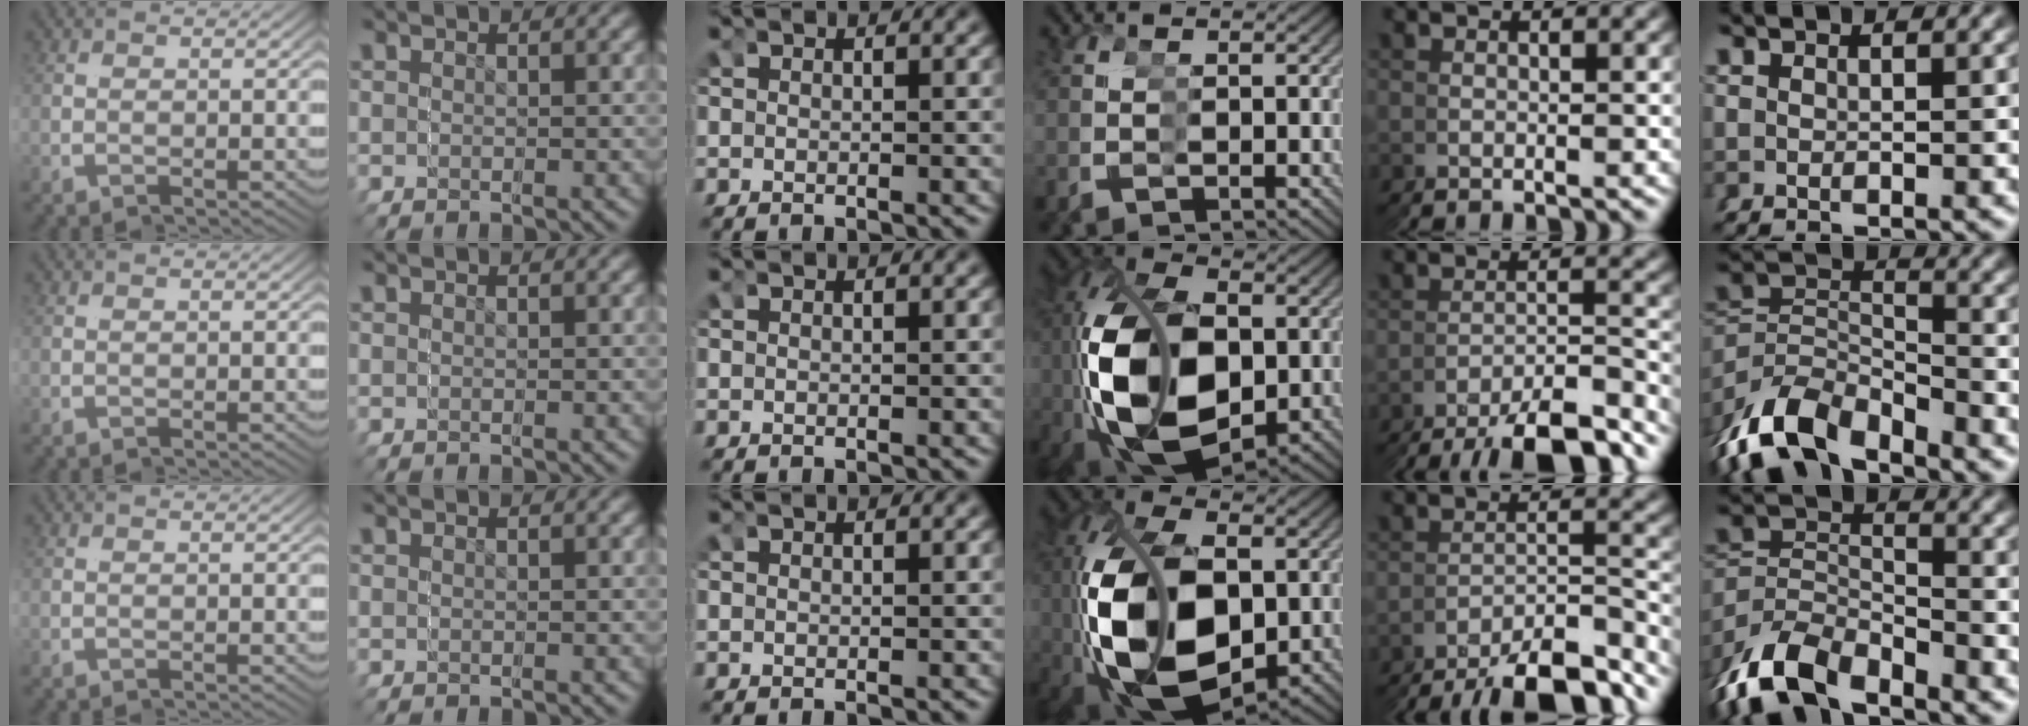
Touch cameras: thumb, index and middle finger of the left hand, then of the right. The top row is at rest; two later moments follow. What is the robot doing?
{"motion": "grasp_and_lifting", "object": "markers"}